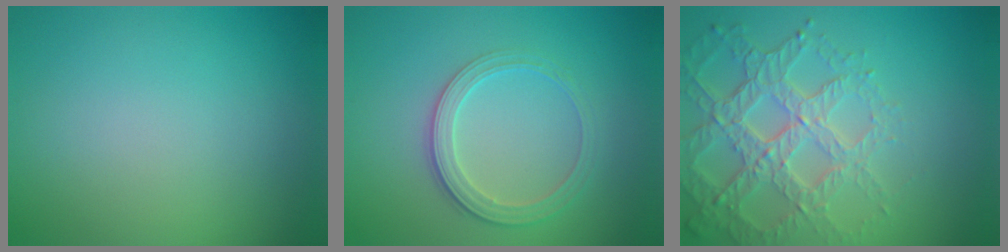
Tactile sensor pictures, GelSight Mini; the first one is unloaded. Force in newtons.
{"total": 2.8, "press": 2.6, "slide": 1.1}
{"total": 6.2, "press": 4.8, "slide": 3.8}